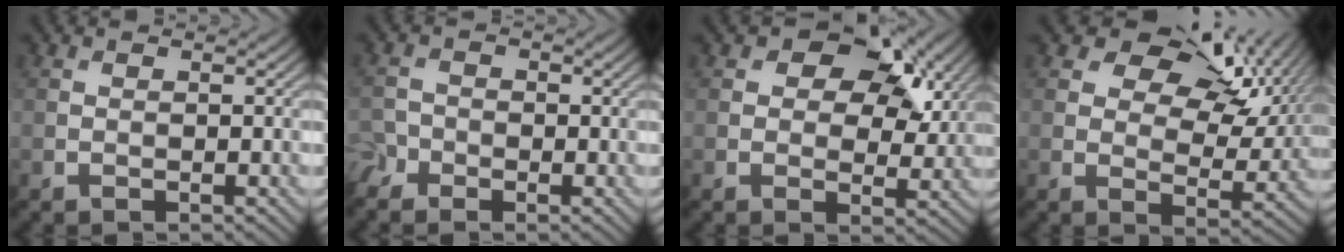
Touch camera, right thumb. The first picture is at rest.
{"total": 2.4, "force": [-1.9, 1.5, 0.4], "torque": [-0.012, -0.002, -0.049]}
{"total": 10.8, "force": [5.0, 6.6, 6.9], "torque": [-0.095, 0.005, 0.074]}
{"total": 13.2, "force": [6.2, 7.6, 8.8], "torque": [-0.138, 0.012, 0.085]}